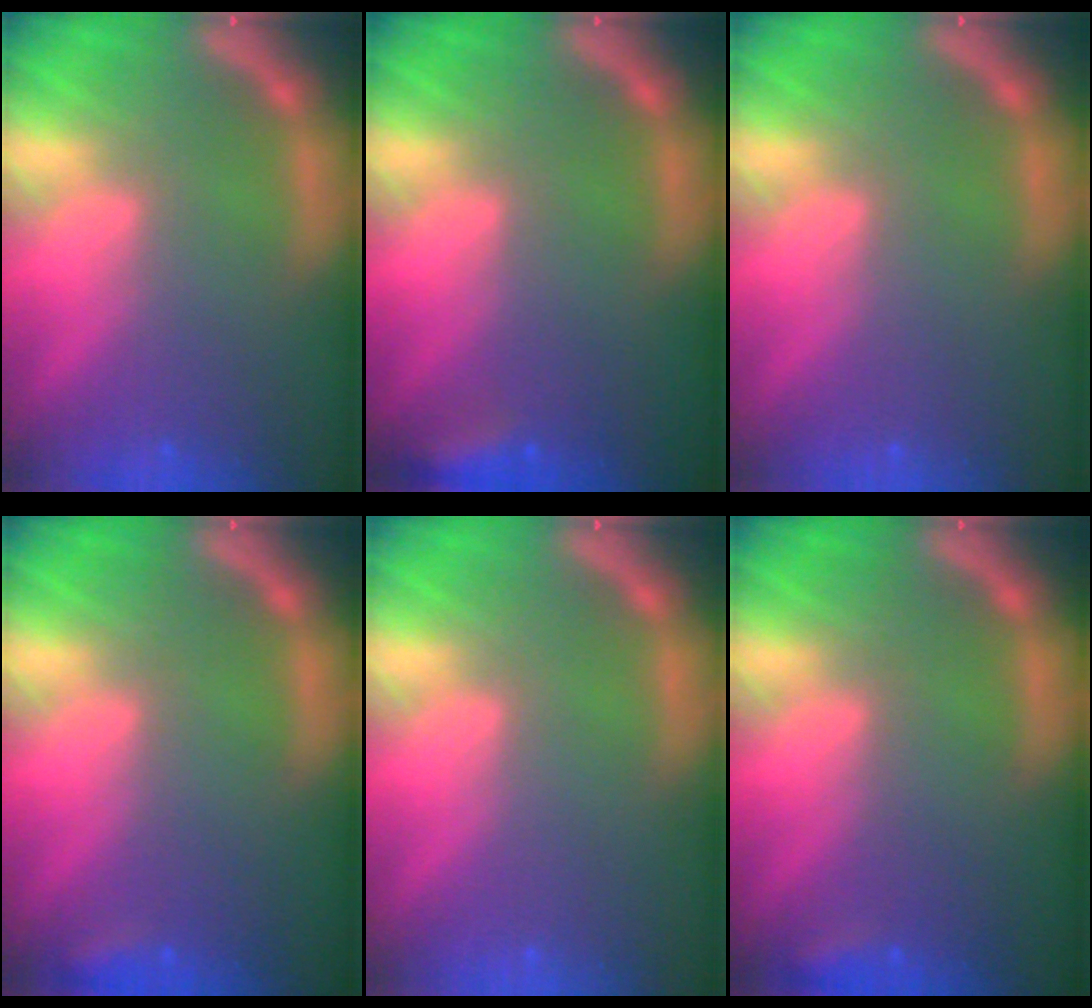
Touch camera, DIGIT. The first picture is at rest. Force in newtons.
{"total": 2.9}
{"total": 0.0}
{"total": 1.4}
{"total": 0.0}
{"total": 1.4}